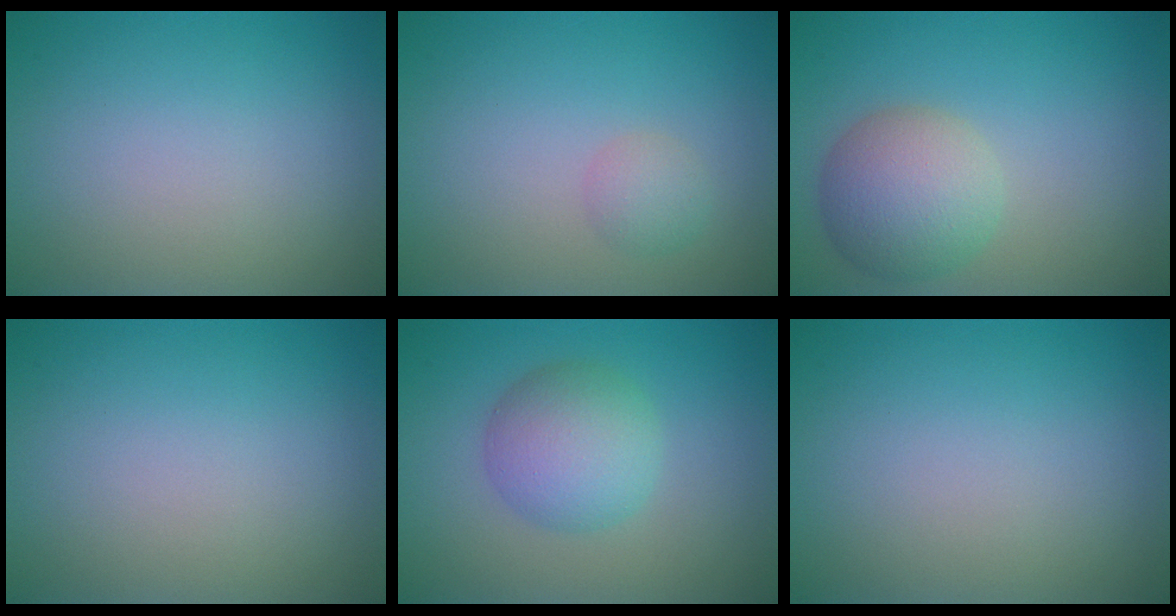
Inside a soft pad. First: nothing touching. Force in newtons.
{"total": 1.4, "press": 1.4, "slide": 0.1}
{"total": 5.2, "press": 5.2, "slide": 0.2}
{"total": 0.0}
{"total": 4.7, "press": 4.7, "slide": 0.1}
{"total": 0.0}